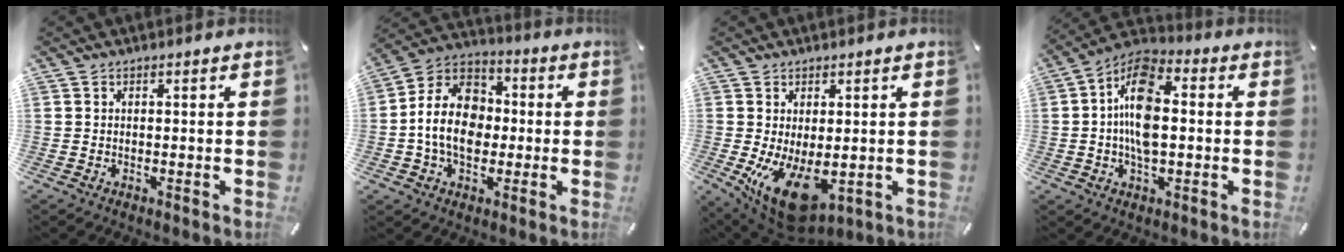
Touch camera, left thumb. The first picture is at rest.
{"total": 13.8, "force": [-1.9, 10.9, 8.2], "torque": [-0.183, 0.025, -0.035]}
{"total": 11.8, "force": [-2.3, 6.2, 9.8], "torque": [-0.170, -0.009, -0.029]}
{"total": 12.2, "force": [-0.1, 6.8, 10.2], "torque": [-0.202, 0.007, 0.000]}